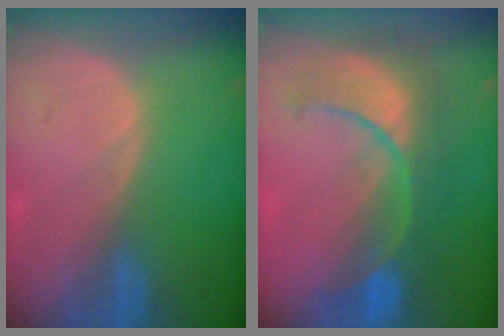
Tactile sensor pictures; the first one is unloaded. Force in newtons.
{"total": 8.9, "press": 8.9, "slide": 0.6}